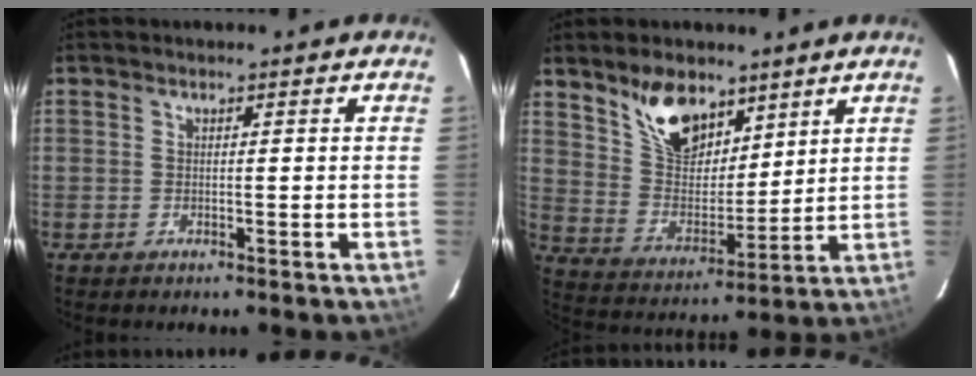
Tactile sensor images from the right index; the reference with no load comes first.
{"total": 12.2, "force": [8.2, 6.5, 6.4], "torque": [-0.115, 0.008, 0.162]}